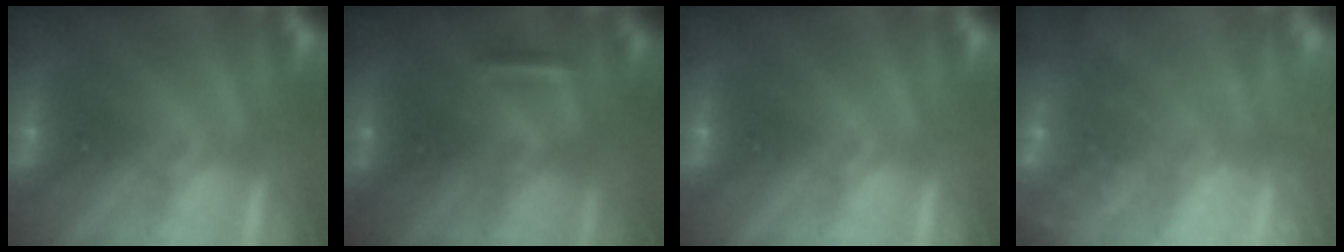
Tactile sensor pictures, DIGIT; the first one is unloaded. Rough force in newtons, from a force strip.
{"total": 2.9}
{"total": 0.0}
{"total": 2.4}